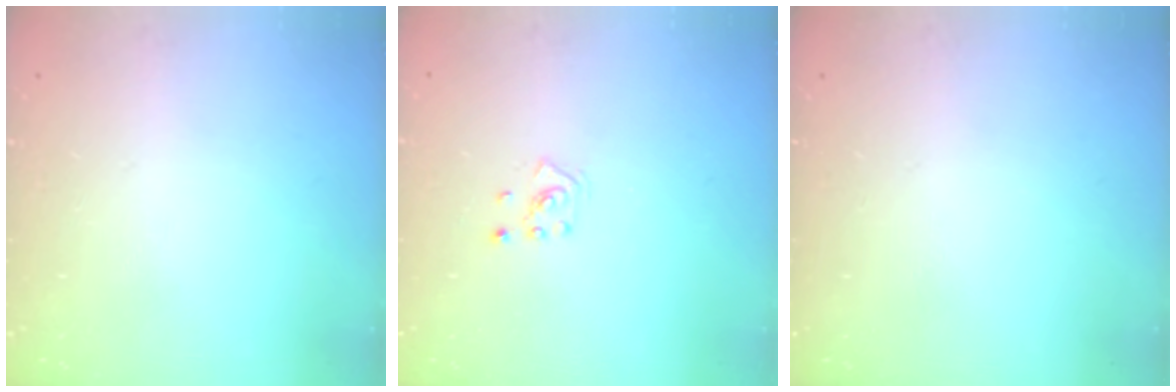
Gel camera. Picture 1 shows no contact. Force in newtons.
{"total": 2.2, "press": 2.2, "slide": 0.3}
{"total": 0.0}